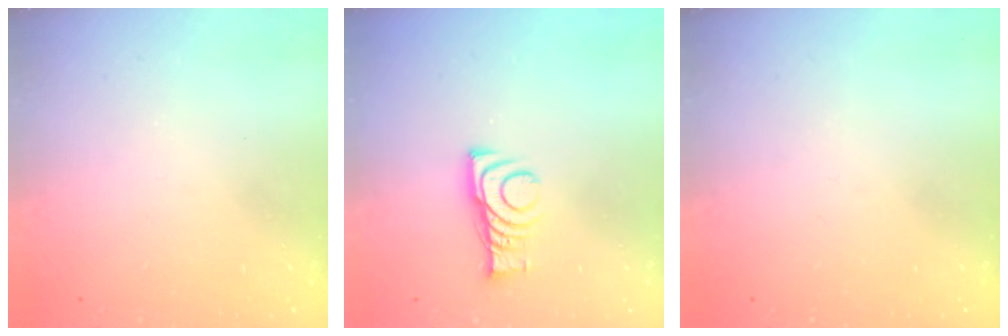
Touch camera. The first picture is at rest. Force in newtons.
{"total": 7.9, "press": 7.8, "slide": 0.4}
{"total": 0.0}